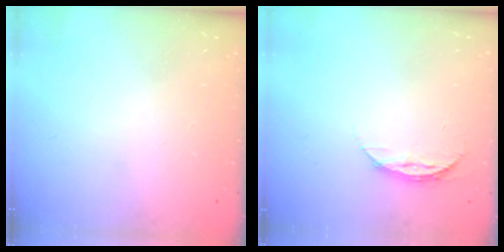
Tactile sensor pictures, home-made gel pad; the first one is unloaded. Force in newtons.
{"total": 7.3, "press": 7.3, "slide": 0.6}